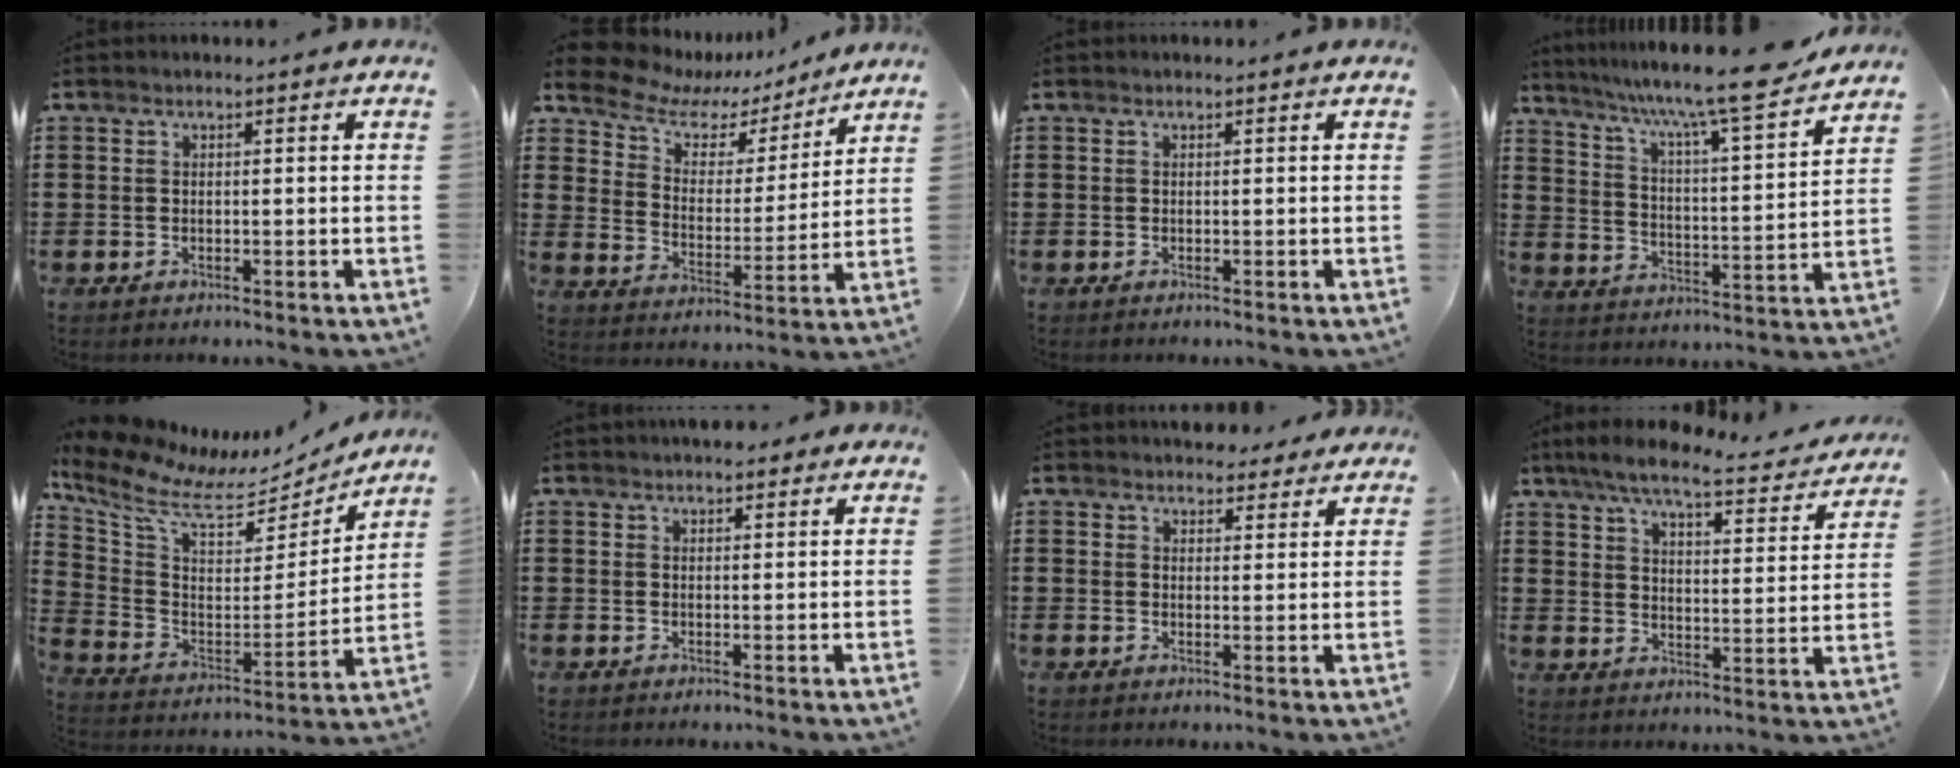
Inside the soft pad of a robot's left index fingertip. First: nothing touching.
{"total": 8.1, "force": [6.8, 3.6, 2.5], "torque": [-0.079, -0.040, 0.120]}
{"total": 0.0}
{"total": 9.5, "force": [8.0, -0.3, 5.2], "torque": [-0.112, -0.062, 0.124]}
{"total": 9.6, "force": [7.5, 3.6, 4.9], "torque": [-0.132, -0.052, 0.129]}
{"total": 2.2, "force": [2.0, 0.9, 0.5], "torque": [-0.006, 0.003, 0.036]}
{"total": 3.5, "force": [3.3, 1.2, 0.3], "torque": [-0.007, -0.007, 0.062]}
{"total": 7.3, "force": [6.4, 0.6, 3.5], "torque": [-0.094, -0.033, 0.109]}